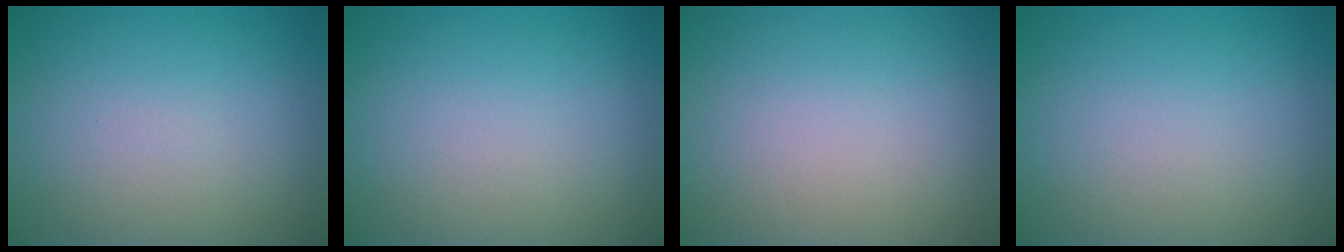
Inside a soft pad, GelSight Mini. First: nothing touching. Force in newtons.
{"total": 0.0}
{"total": 0.0}
{"total": 0.0}